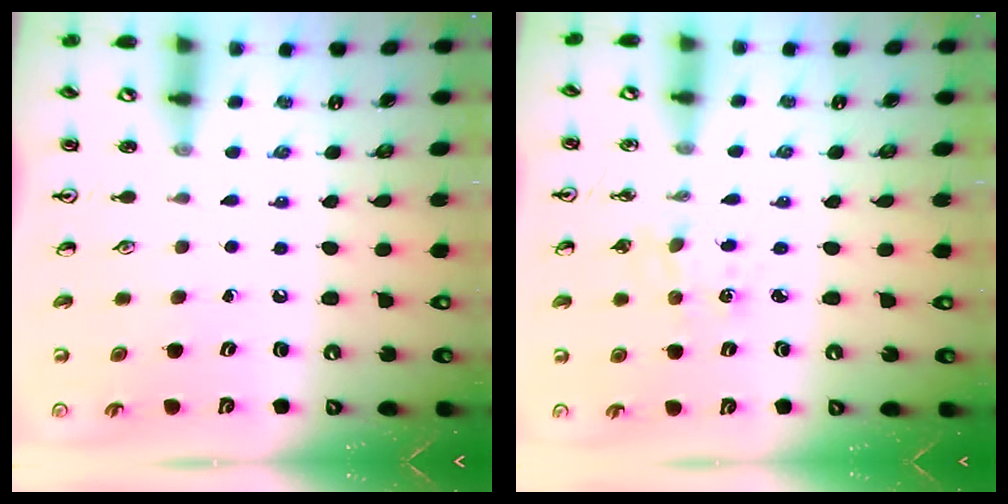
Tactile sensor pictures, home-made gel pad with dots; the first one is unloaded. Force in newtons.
{"total": 3.1, "press": 3.1, "slide": 0.4}